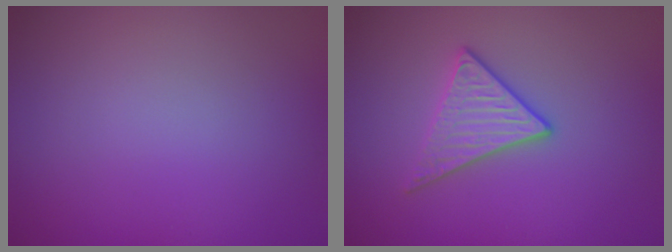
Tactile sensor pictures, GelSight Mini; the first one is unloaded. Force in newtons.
{"total": 2.8, "press": 2.6, "slide": 1.0}